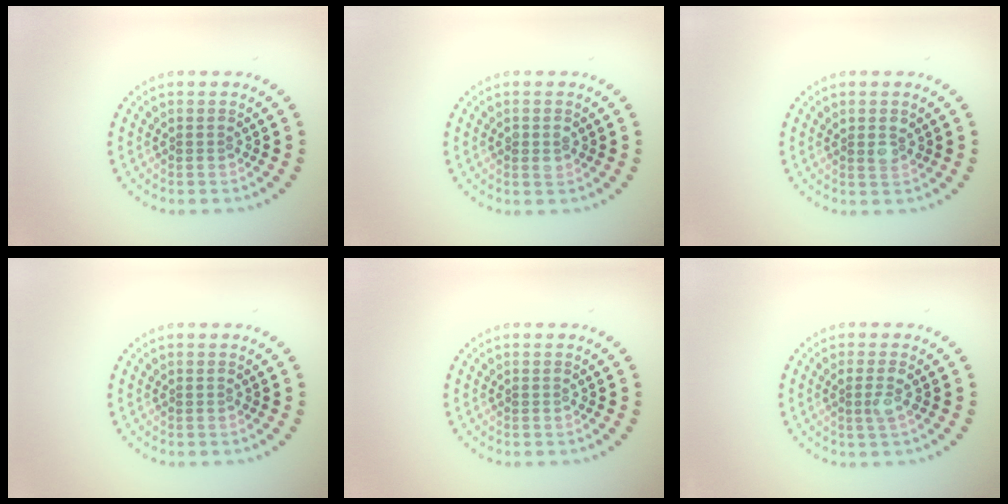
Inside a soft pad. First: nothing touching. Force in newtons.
{"total": 1.1, "press": 1.1, "slide": 0.1}
{"total": 1.3, "press": 1.2, "slide": 0.6}
{"total": 0.0}
{"total": 0.0}
{"total": 1.6, "press": 1.3, "slide": 0.8}